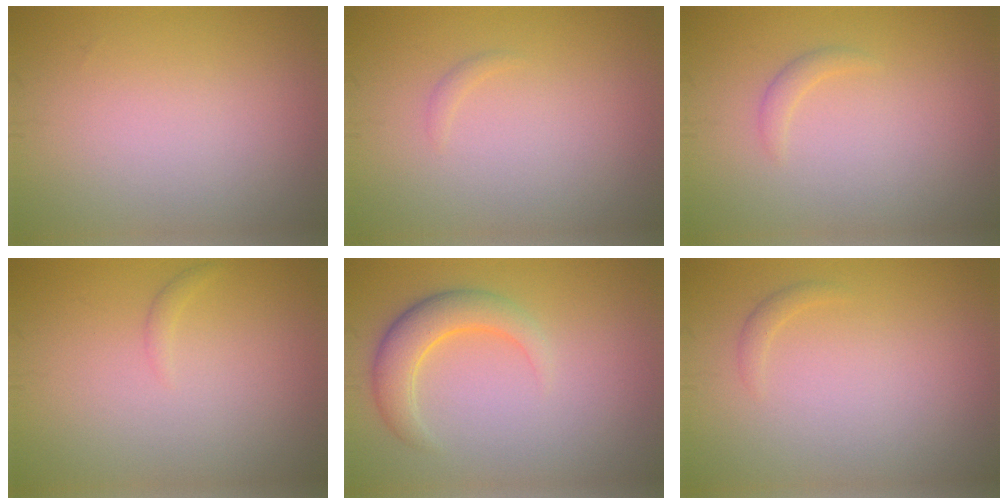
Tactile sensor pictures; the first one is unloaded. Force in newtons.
{"total": 0.5, "press": 0.5, "slide": 0.1}
{"total": 0.9, "press": 0.9, "slide": 0.1}
{"total": 0.6, "press": 0.6, "slide": 0.1}
{"total": 3.7, "press": 3.7, "slide": 0.1}
{"total": 0.7, "press": 0.7, "slide": 0.1}